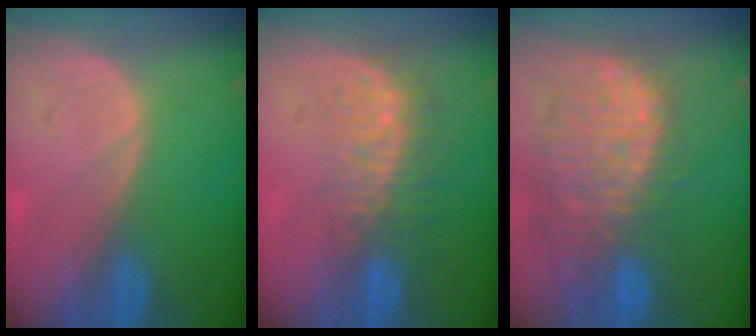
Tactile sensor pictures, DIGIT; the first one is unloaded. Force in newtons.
{"total": 8.3, "press": 7.4, "slide": 3.7}
{"total": 12.5, "press": 11.0, "slide": 5.9}